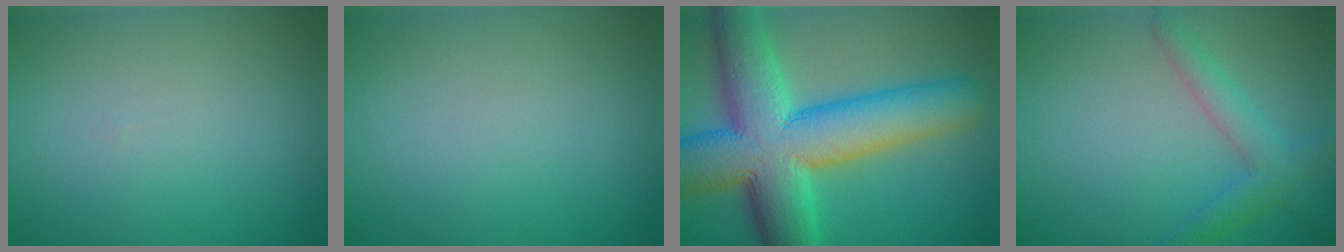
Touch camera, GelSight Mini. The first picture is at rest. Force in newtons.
{"total": 0.0}
{"total": 14.0, "press": 14.0, "slide": 0.4}
{"total": 2.2, "press": 2.2, "slide": 0.2}